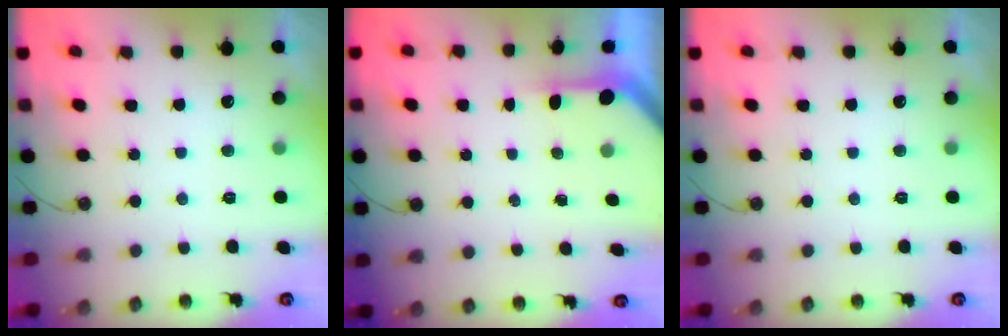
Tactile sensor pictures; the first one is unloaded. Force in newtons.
{"total": 2.8, "press": 2.8, "slide": 0.2}
{"total": 0.0}